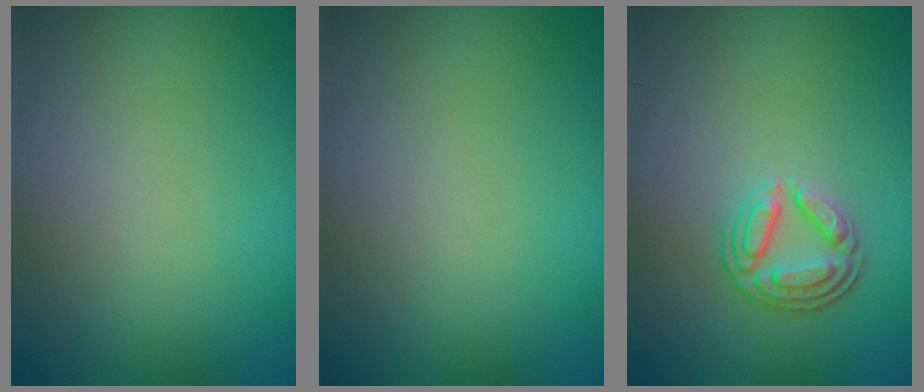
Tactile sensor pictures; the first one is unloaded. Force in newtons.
{"total": 0.0}
{"total": 3.6, "press": 2.8, "slide": 2.2}